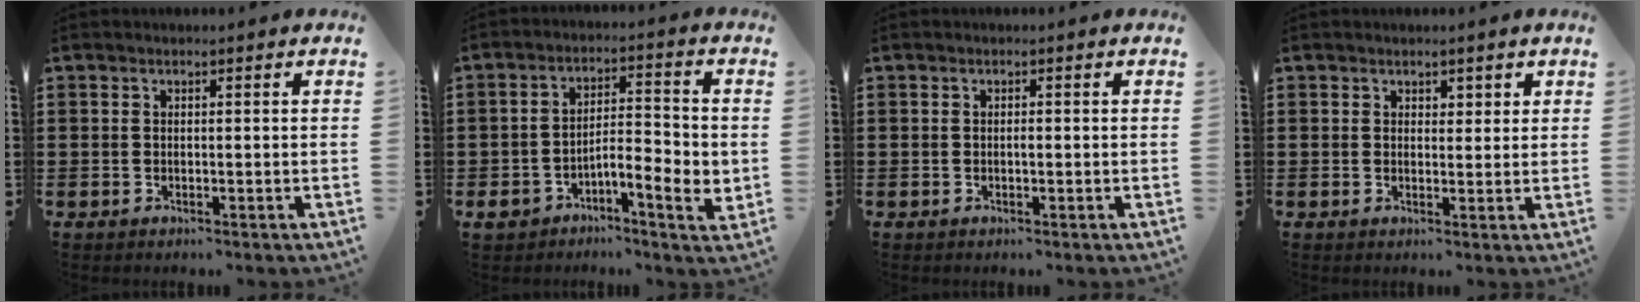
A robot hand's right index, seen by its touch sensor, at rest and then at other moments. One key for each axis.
{"total": 6.3, "fx": -2.5, "fy": 2.4, "fz": 5.3, "tx": -0.084, "ty": -0.004, "tz": -0.044}
{"total": 0.6, "fx": -0.1, "fy": 0.1, "fz": 0.6, "tx": -0.013, "ty": -0.004, "tz": -0.001}
{"total": 1.6, "fx": 1.2, "fy": 1.0, "fz": 0.3, "tx": 0.000, "ty": 0.002, "tz": 0.022}